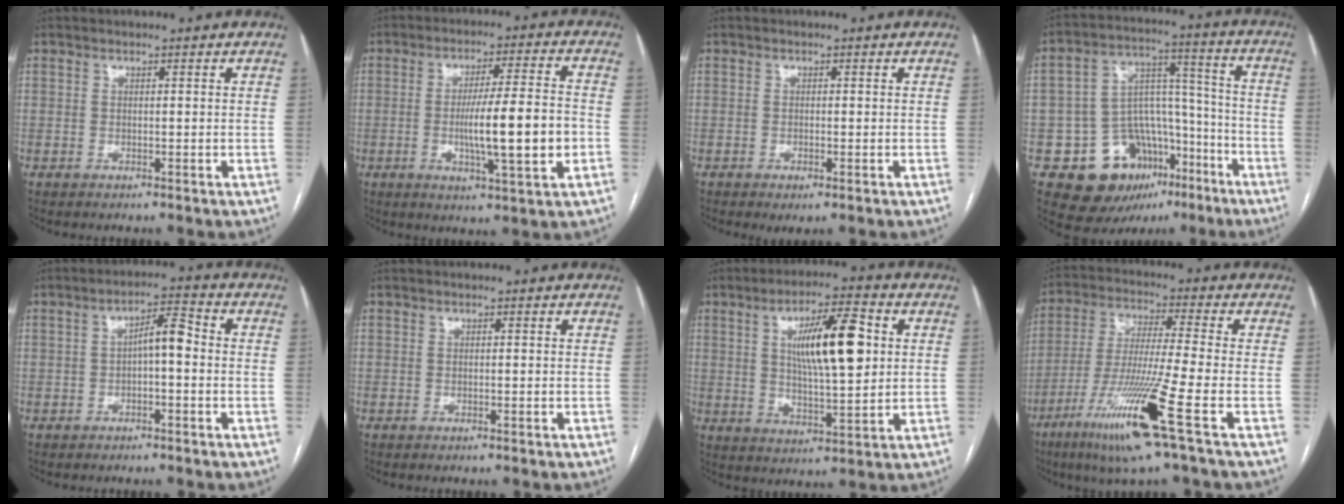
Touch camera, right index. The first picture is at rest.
{"total": 11.8, "force": [-2.2, 0.6, 11.5], "torque": [-0.190, 0.000, -0.034]}
{"total": 1.7, "force": [-0.8, 0.4, 1.5], "torque": [-0.021, -0.003, -0.008]}
{"total": 16.2, "force": [-8.3, 11.7, 7.4], "torque": [-0.104, 0.070, -0.114]}
{"total": 4.7, "force": [-0.3, 1.3, 4.5], "torque": [-0.073, 0.022, -0.006]}
{"total": 0.0}
{"total": 12.7, "force": [2.9, 2.7, 12.0], "torque": [-0.205, 0.009, 0.048]}
{"total": 14.9, "force": [-7.0, -1.5, 13.1], "torque": [-0.265, -0.034, -0.130]}